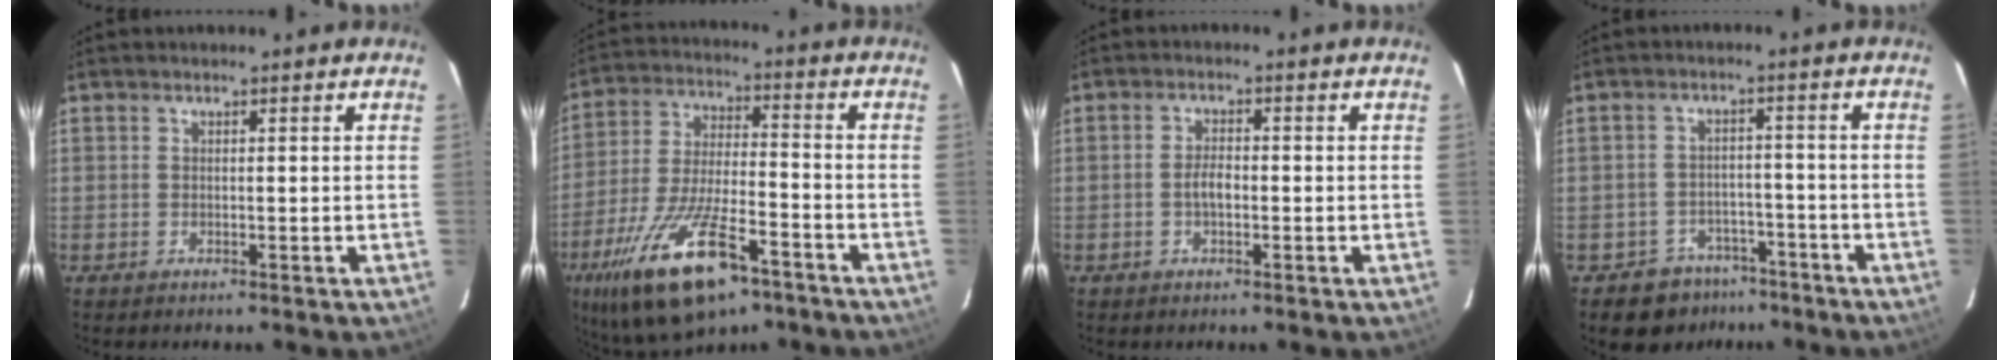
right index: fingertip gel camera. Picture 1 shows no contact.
{"total": 20.7, "force": [-12.3, 7.7, 14.7], "torque": [-0.301, -0.040, -0.213]}
{"total": 2.7, "force": [-0.7, 1.1, 2.3], "torque": [-0.047, 0.004, -0.013]}
{"total": 7.1, "force": [-5.2, 4.8, 0.5], "torque": [-0.018, 0.030, -0.067]}